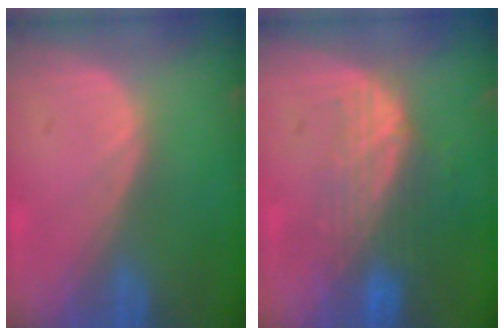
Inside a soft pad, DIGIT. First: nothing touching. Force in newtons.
{"total": 7.6, "press": 6.8, "slide": 3.3}